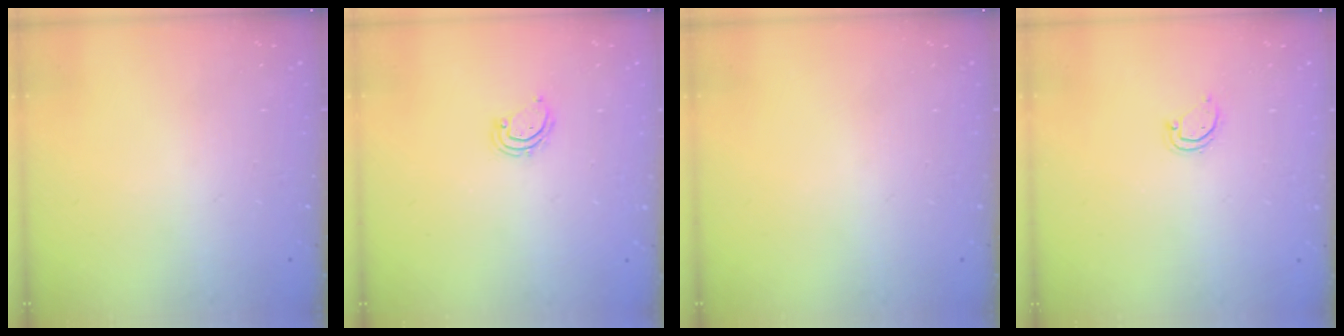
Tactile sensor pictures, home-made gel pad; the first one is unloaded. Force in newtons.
{"total": 3.7, "press": 3.6, "slide": 0.5}
{"total": 0.0}
{"total": 3.0, "press": 3.0, "slide": 0.2}